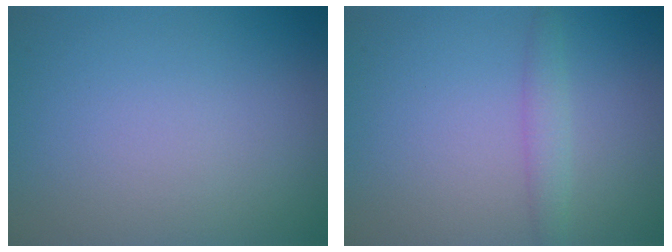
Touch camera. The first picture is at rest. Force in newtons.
{"total": 1.6, "press": 1.6, "slide": 0.1}